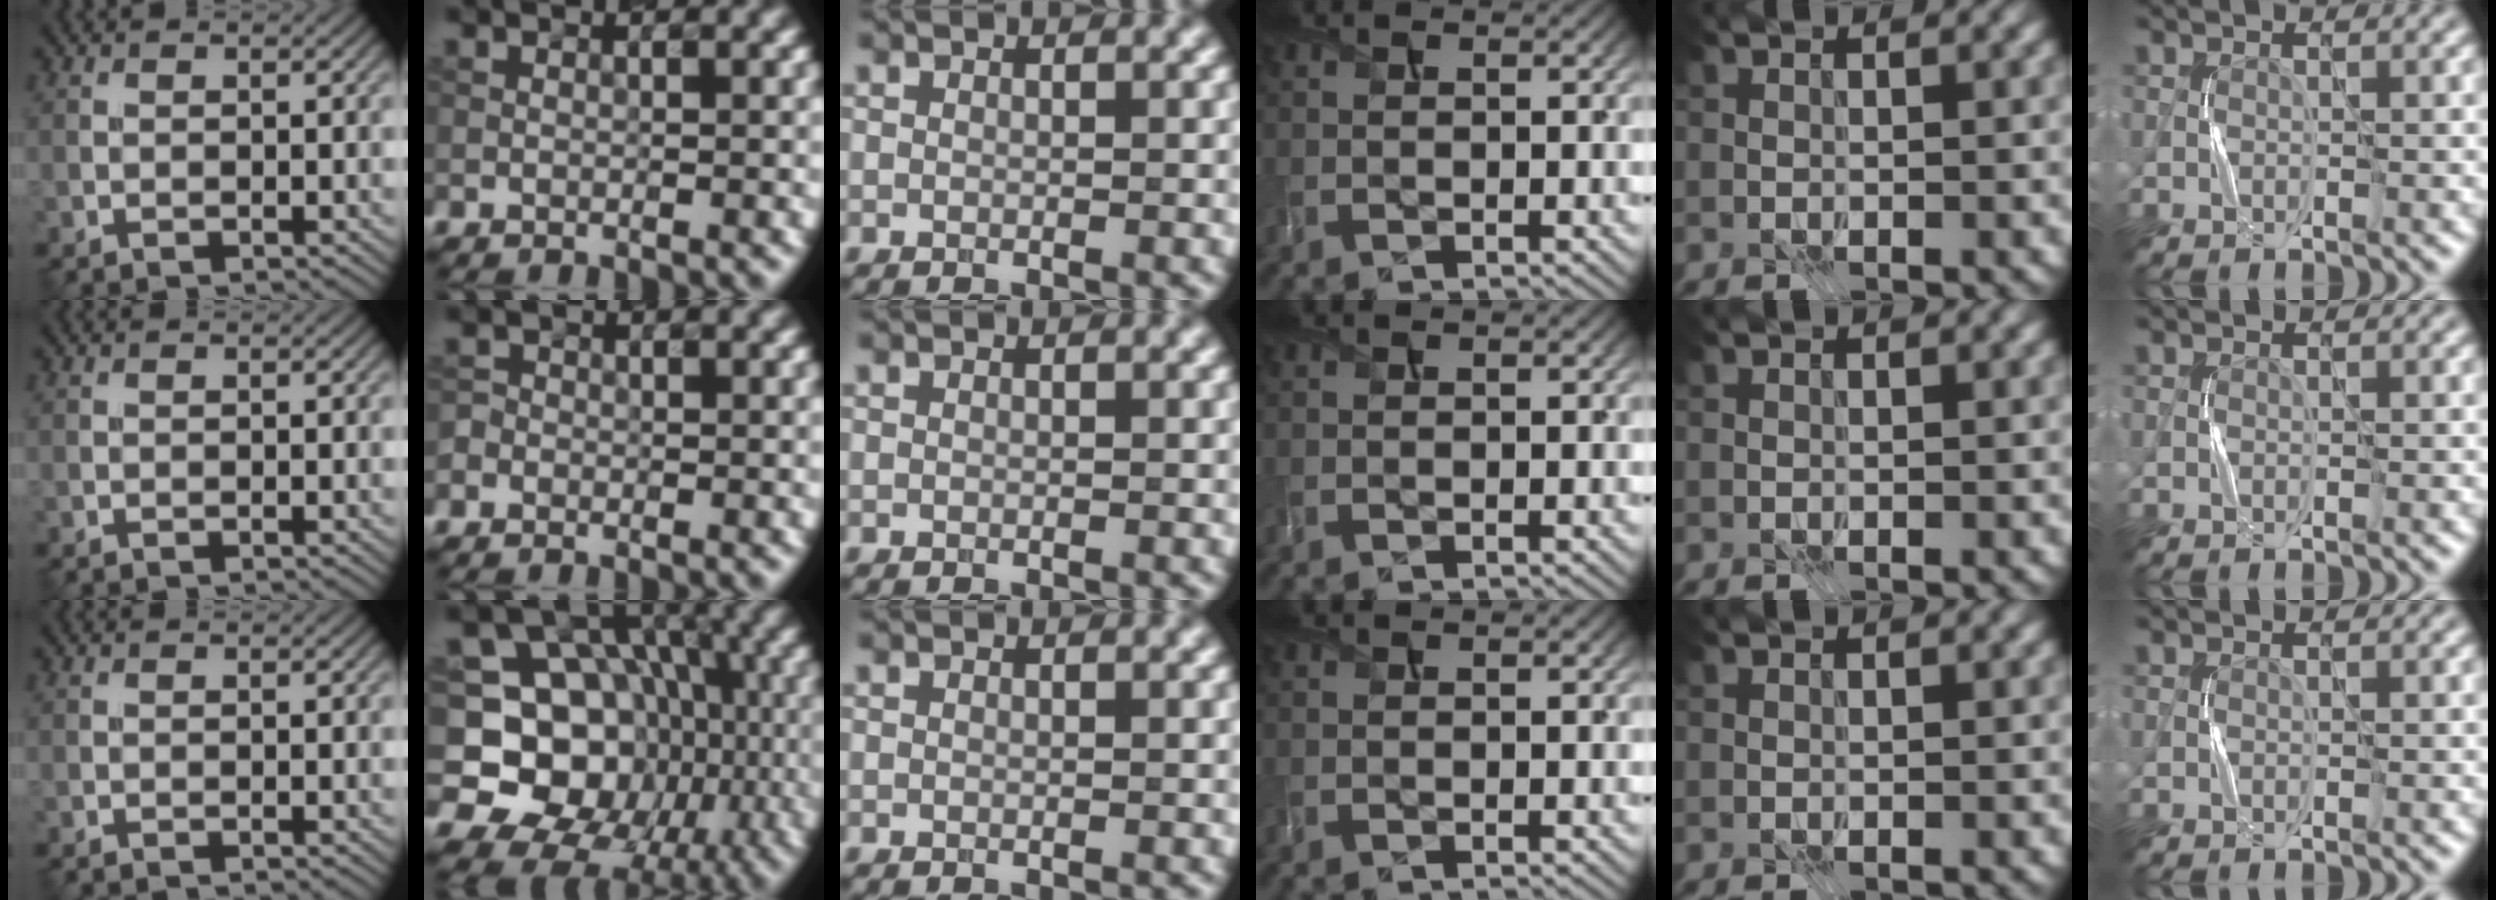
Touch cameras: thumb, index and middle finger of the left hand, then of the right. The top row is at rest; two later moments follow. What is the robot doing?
{"motion": "press", "object": "joystick"}